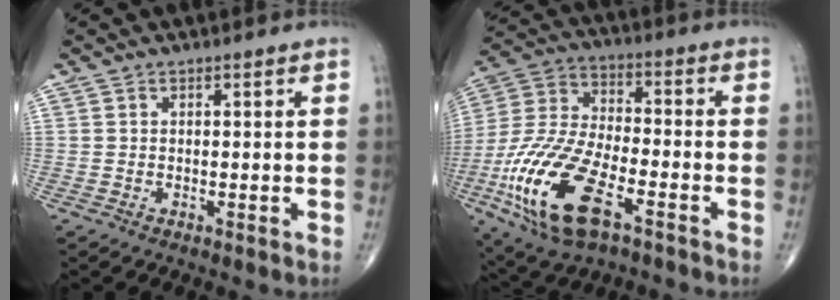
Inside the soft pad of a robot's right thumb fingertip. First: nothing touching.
{"total": 21.3, "force": [-8.9, 9.3, 16.9], "torque": [-0.365, 0.016, -0.162]}